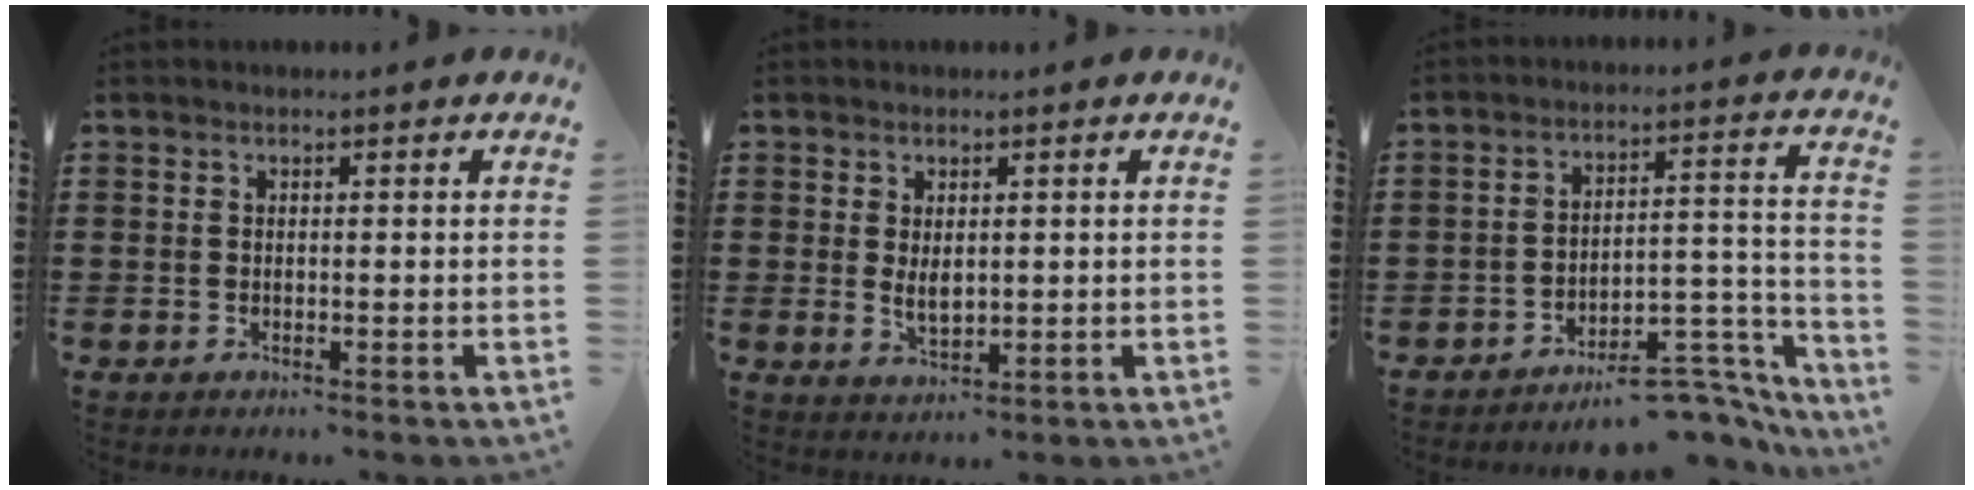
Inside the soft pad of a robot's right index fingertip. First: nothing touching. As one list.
[{"total": 2.8, "force": [0.4, 1.5, 2.4], "torque": [-0.039, 0.001, 0.006]}, {"total": 7.7, "force": [-6.6, 2.0, 3.2], "torque": [-0.035, 0.018, -0.125]}]